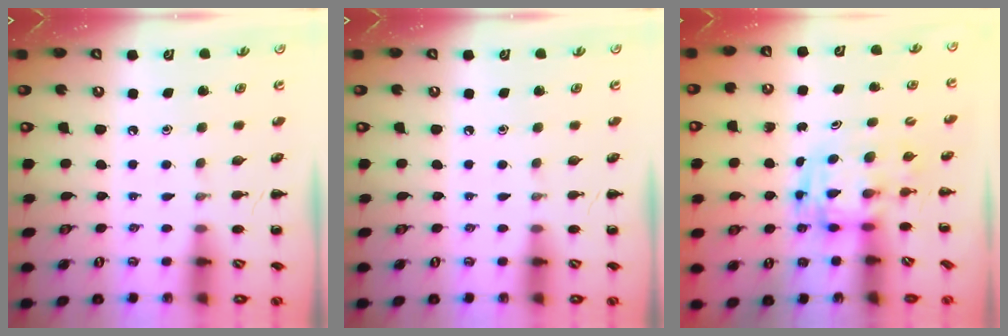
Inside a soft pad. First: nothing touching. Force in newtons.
{"total": 0.0}
{"total": 2.9, "press": 2.8, "slide": 0.5}